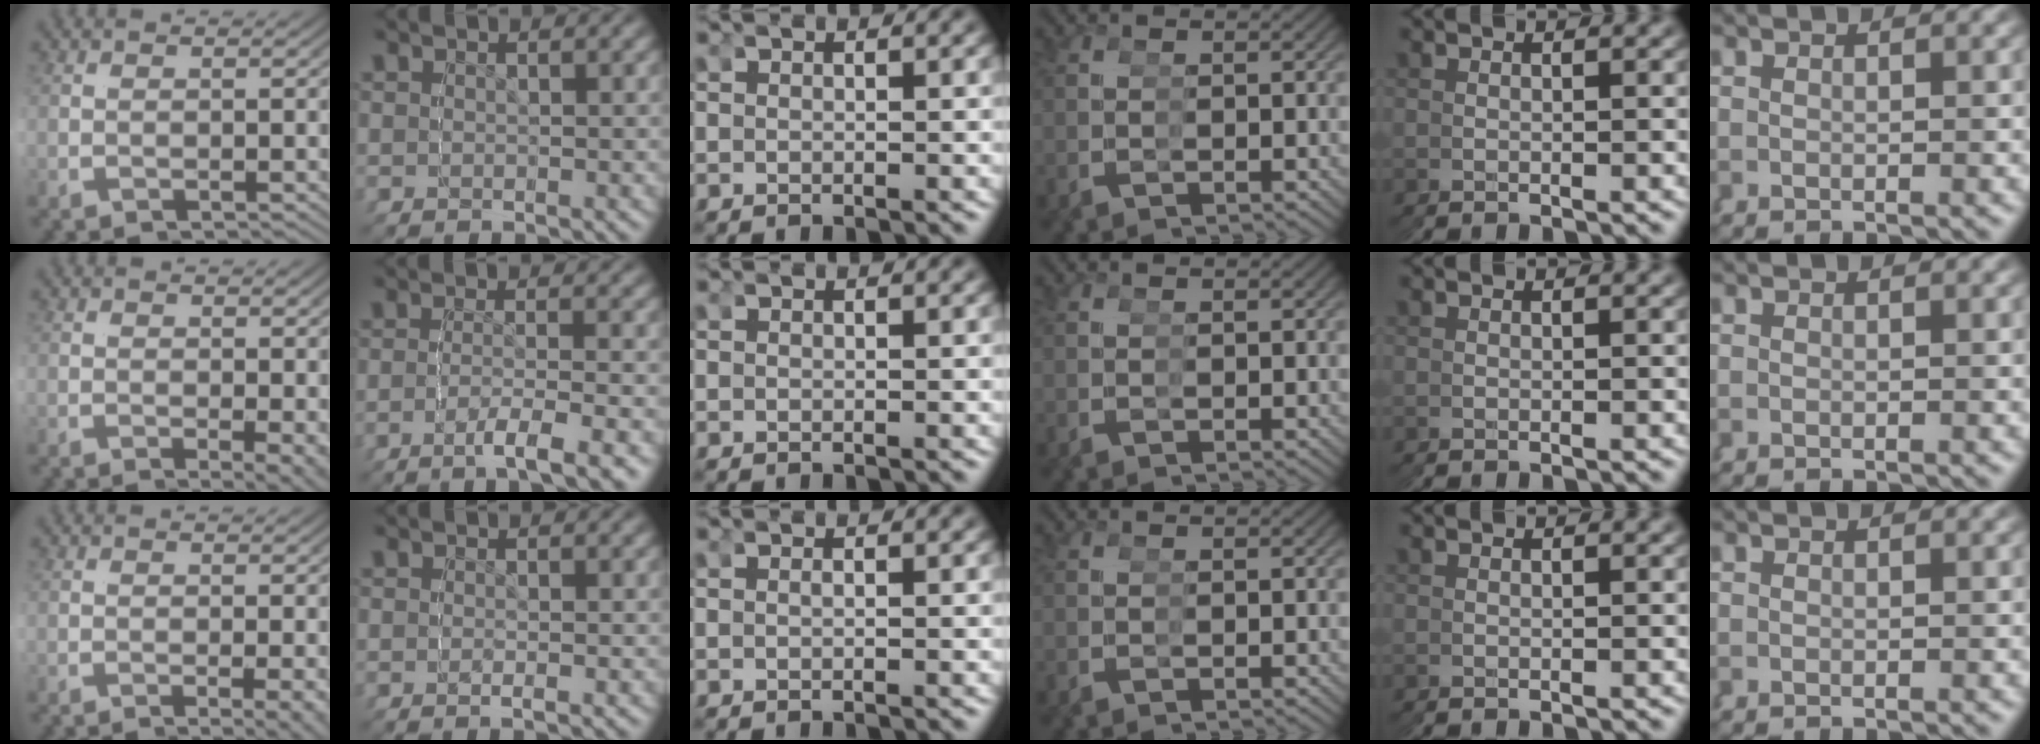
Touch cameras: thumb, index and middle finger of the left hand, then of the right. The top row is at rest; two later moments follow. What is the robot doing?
{"motion": "grasp_and_lifting", "object": "condiment"}